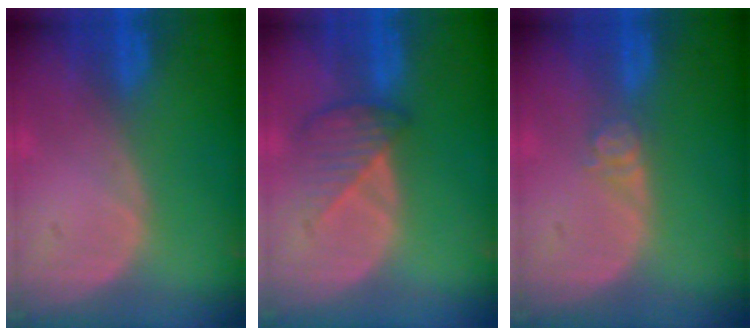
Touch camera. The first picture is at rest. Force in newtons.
{"total": 4.6, "press": 4.2, "slide": 1.8}
{"total": 2.7, "press": 2.2, "slide": 1.5}